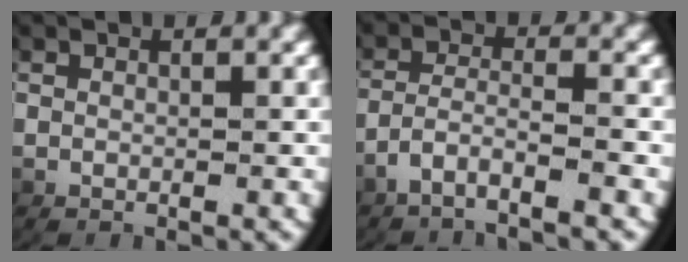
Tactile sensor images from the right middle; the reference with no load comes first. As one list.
[{"total": 3.5, "force": [-2.9, 0.5, 2.0], "torque": [-0.048, -0.010, -0.047]}]